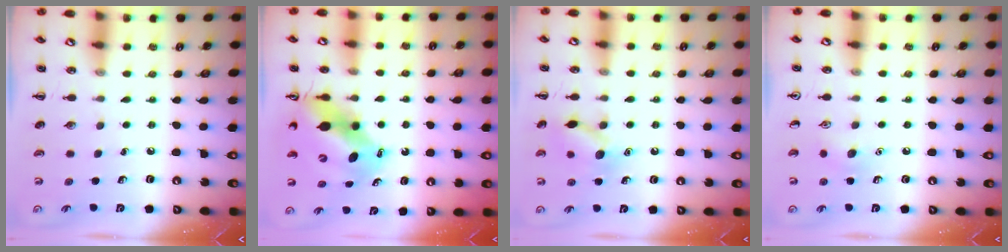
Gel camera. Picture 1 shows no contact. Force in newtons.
{"total": 12.7, "press": 12.1, "slide": 3.7}
{"total": 11.2, "press": 11.2, "slide": 0.6}
{"total": 6.8, "press": 6.6, "slide": 1.6}